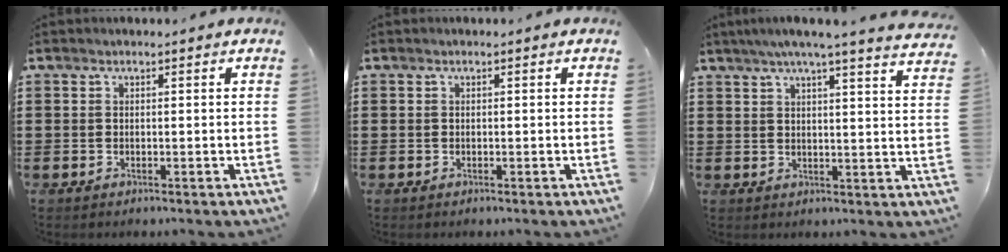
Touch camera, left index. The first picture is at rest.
{"total": 0.0}
{"total": 5.0, "force": [4.2, -0.7, 2.5], "torque": [-0.064, -0.019, 0.071]}